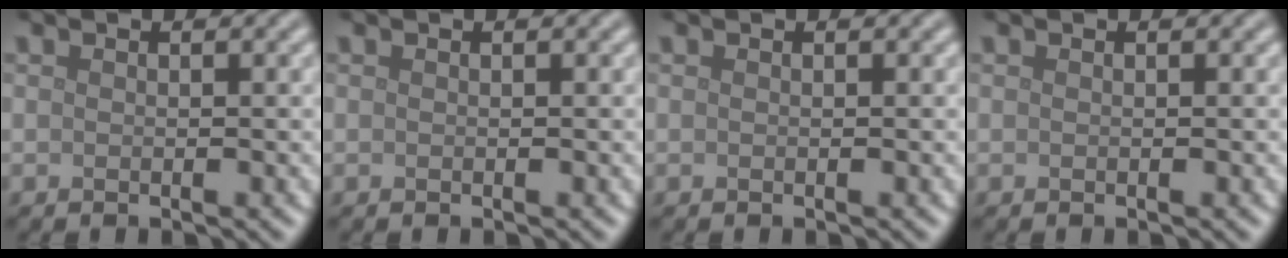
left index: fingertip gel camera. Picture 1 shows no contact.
{"total": 0.0}
{"total": 0.0}
{"total": 0.0}